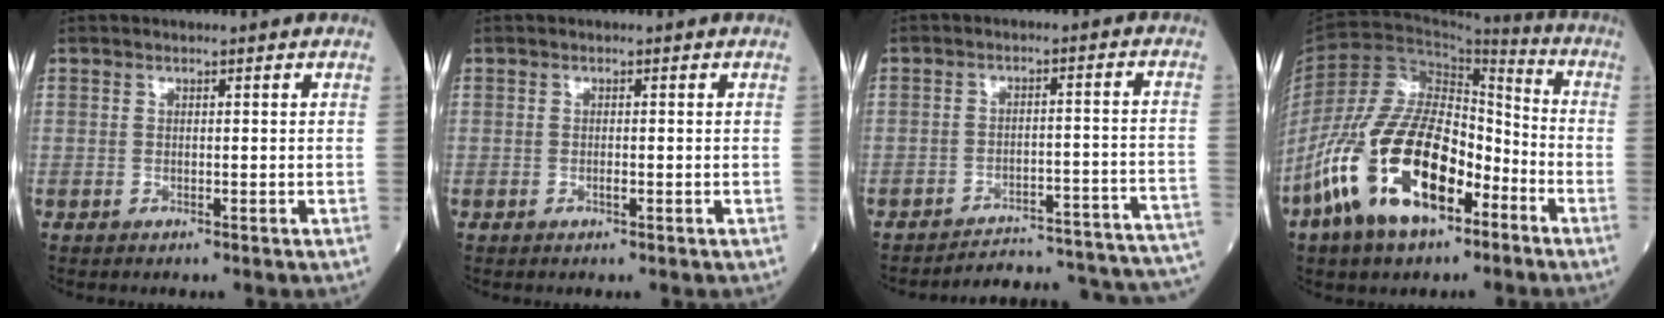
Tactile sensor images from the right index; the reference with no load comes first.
{"total": 0.6, "force": [-0.2, 0.2, 0.6], "torque": [-0.010, 0.000, -0.002]}
{"total": 21.1, "force": [-20.5, 0.5, 4.7], "torque": [-0.012, 0.007, -0.254]}
{"total": 18.6, "force": [-9.2, 8.1, 13.9], "torque": [-0.287, 0.002, -0.162]}